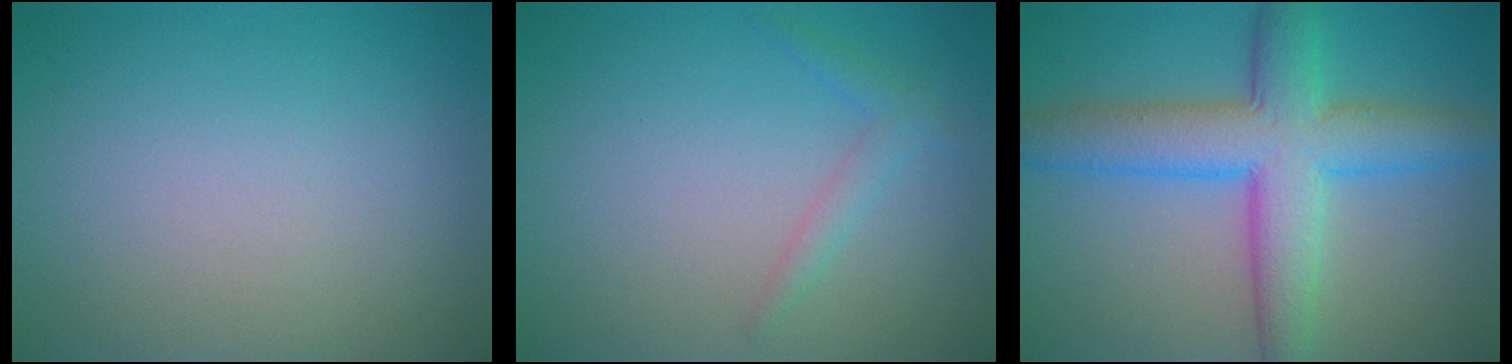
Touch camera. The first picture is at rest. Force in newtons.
{"total": 1.4, "press": 1.4, "slide": 0.1}
{"total": 7.6, "press": 7.6, "slide": 0.4}